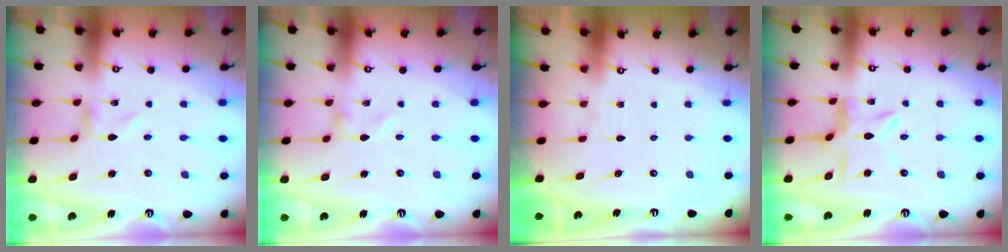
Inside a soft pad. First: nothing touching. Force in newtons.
{"total": 0.0}
{"total": 0.0}
{"total": 6.4, "press": 6.4, "slide": 0.4}